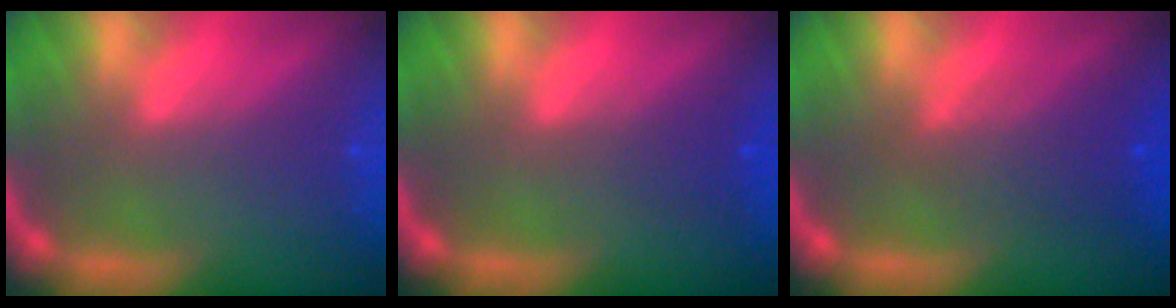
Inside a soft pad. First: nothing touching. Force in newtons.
{"total": 1.5}
{"total": 3.6}